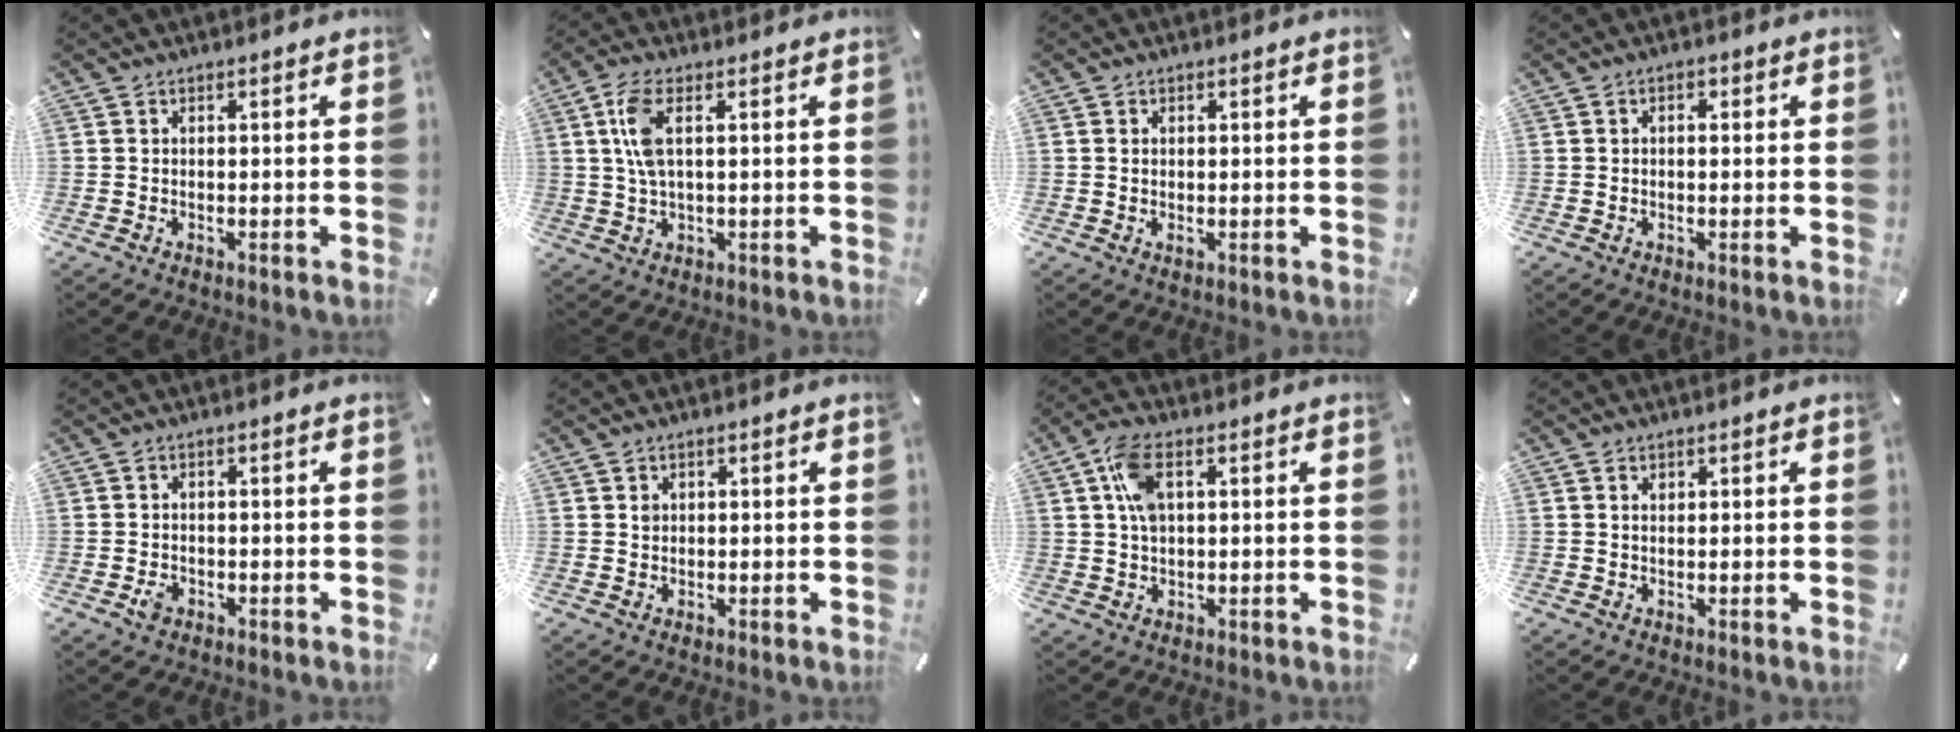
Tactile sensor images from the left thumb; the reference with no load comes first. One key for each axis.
{"total": 6.8, "fx": 1.5, "fy": 2.7, "fz": 6.0, "tx": -0.134, "ty": 0.004, "tz": 0.023}
{"total": 1.0, "fx": 0.1, "fy": 0.5, "fz": 0.9, "tx": -0.019, "ty": 0.001, "tz": 0.002}
{"total": 1.5, "fx": 0.1, "fy": 1.1, "fz": 1.0, "tx": -0.012, "ty": 0.005, "tz": -0.002}
{"total": 2.1, "fx": -0.9, "fy": 1.6, "fz": 1.0, "tx": -0.016, "ty": 0.004, "tz": -0.016}
{"total": 0.8, "fx": 0.3, "fy": 0.8, "fz": 0.1, "tx": 0.005, "ty": -0.001, "tz": 0.005}
{"total": 7.0, "fx": 1.7, "fy": 4.0, "fz": 5.5, "tx": -0.122, "ty": 0.004, "tz": 0.026}
{"total": 1.0, "fx": 0.4, "fy": 0.7, "fz": 0.6, "tx": -0.012, "ty": 0.003, "tz": 0.007}